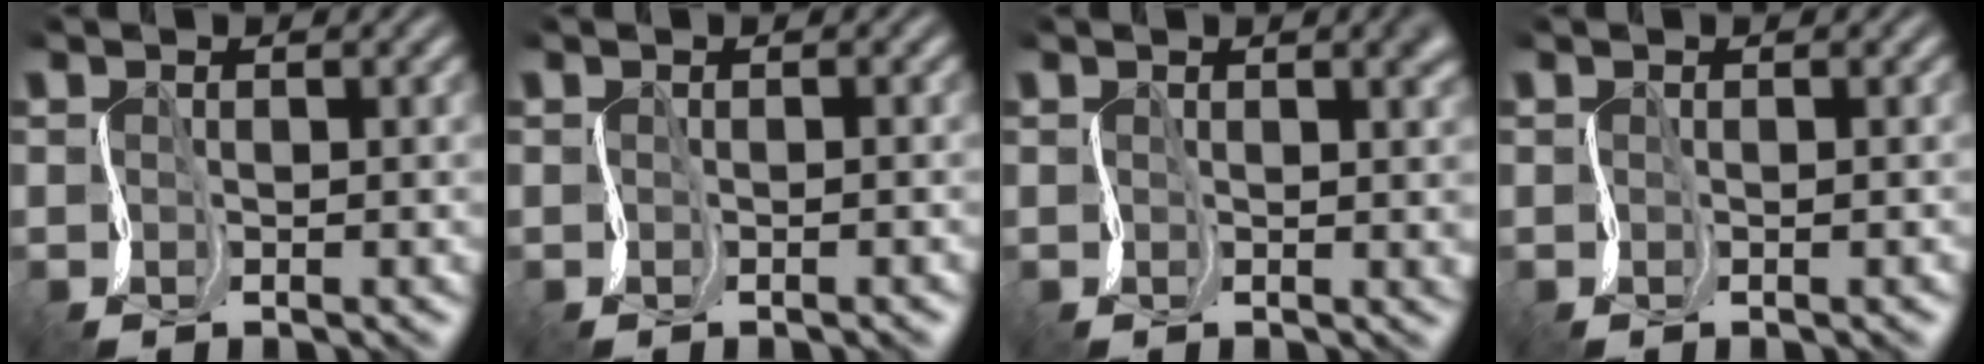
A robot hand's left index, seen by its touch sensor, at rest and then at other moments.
{"total": 0.6, "force": [-0.5, -0.2, 0.3], "torque": [0.000, 0.000, -0.005]}
{"total": 3.9, "force": [0.7, 1.6, 3.4], "torque": [-0.023, 0.004, 0.008]}
{"total": 0.0}